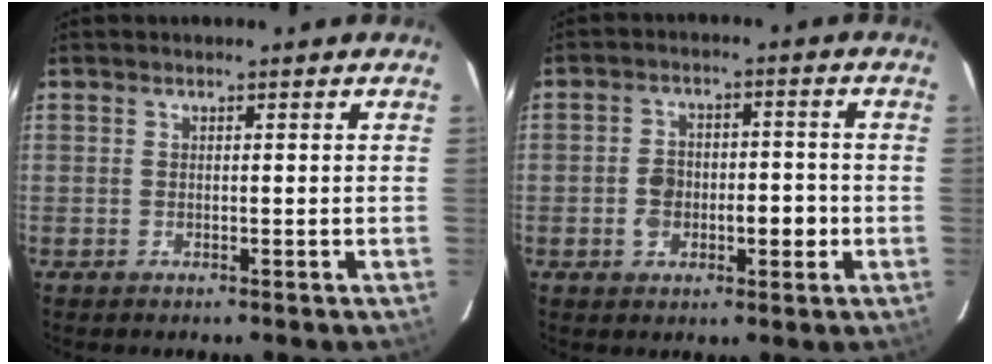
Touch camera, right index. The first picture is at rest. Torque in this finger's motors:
{"motor_torque": [0.72, 0.12, 0.38, 0.07]}